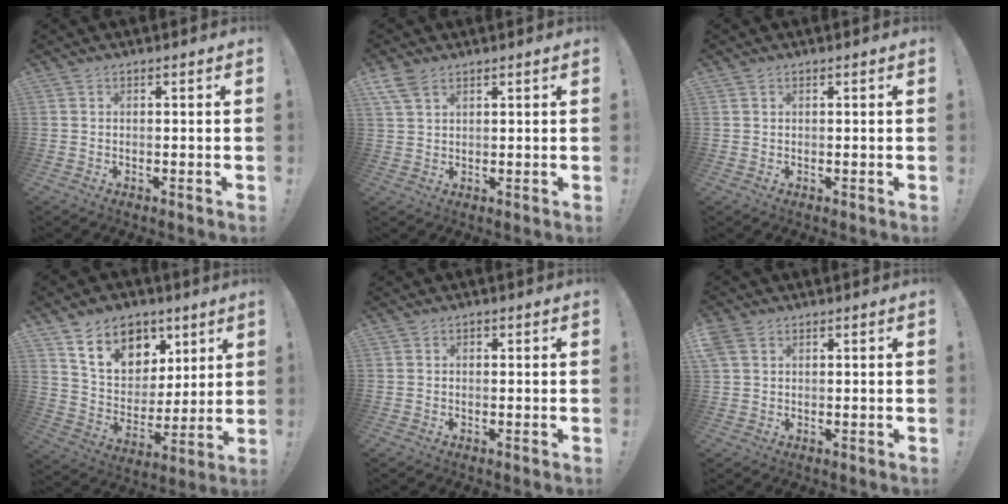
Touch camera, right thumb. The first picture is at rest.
{"total": 5.4, "force": [3.6, 2.7, 3.0], "torque": [-0.062, -0.008, 0.072]}
{"total": 0.8, "force": [0.6, 0.5, 0.1], "torque": [0.001, -0.001, 0.011]}
{"total": 15.0, "force": [9.0, 10.6, 5.6], "torque": [-0.095, -0.048, 0.175]}
{"total": 0.7, "force": [0.0, 0.7, 0.1], "torque": [0.002, 0.002, -0.001]}
{"total": 3.8, "force": [1.9, 2.6, 2.0], "torque": [-0.045, 0.005, 0.041]}